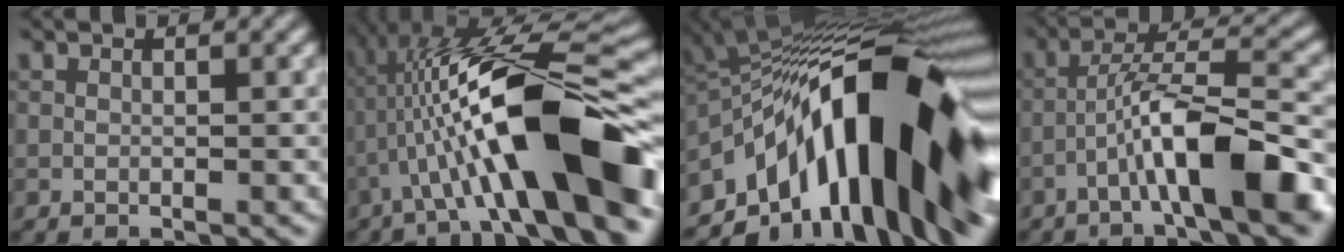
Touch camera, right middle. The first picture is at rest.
{"total": 13.3, "force": [-2.7, 3.1, 12.6], "torque": [-0.213, 0.041, -0.037]}
{"total": 16.8, "force": [-4.2, 7.2, 14.6], "torque": [-0.208, 0.054, -0.092]}
{"total": 9.0, "force": [-4.1, 1.5, 7.9], "torque": [-0.145, 0.034, -0.065]}